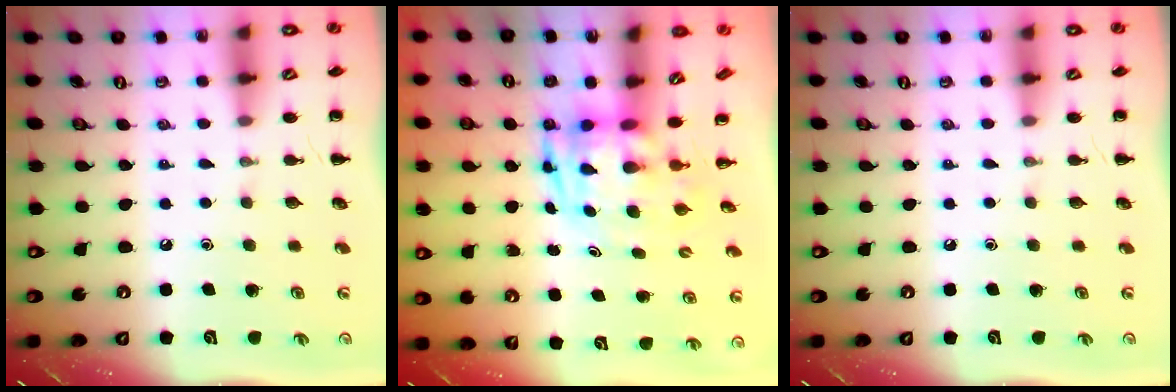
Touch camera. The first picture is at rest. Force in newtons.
{"total": 3.2, "press": 3.1, "slide": 0.8}
{"total": 0.0}